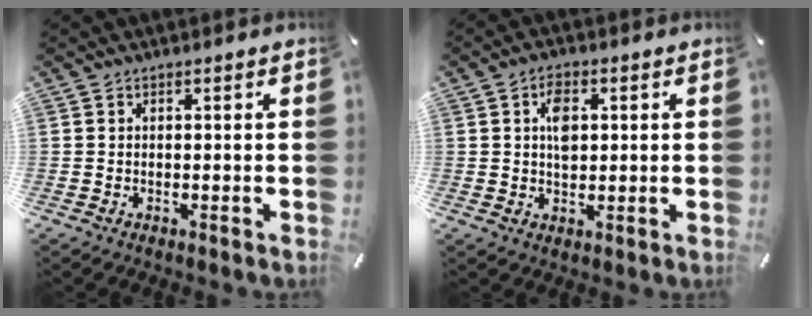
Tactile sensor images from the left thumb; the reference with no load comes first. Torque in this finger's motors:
{"motor_torque": [0.95, 0.79, 0.72, -0.15, 0.04]}